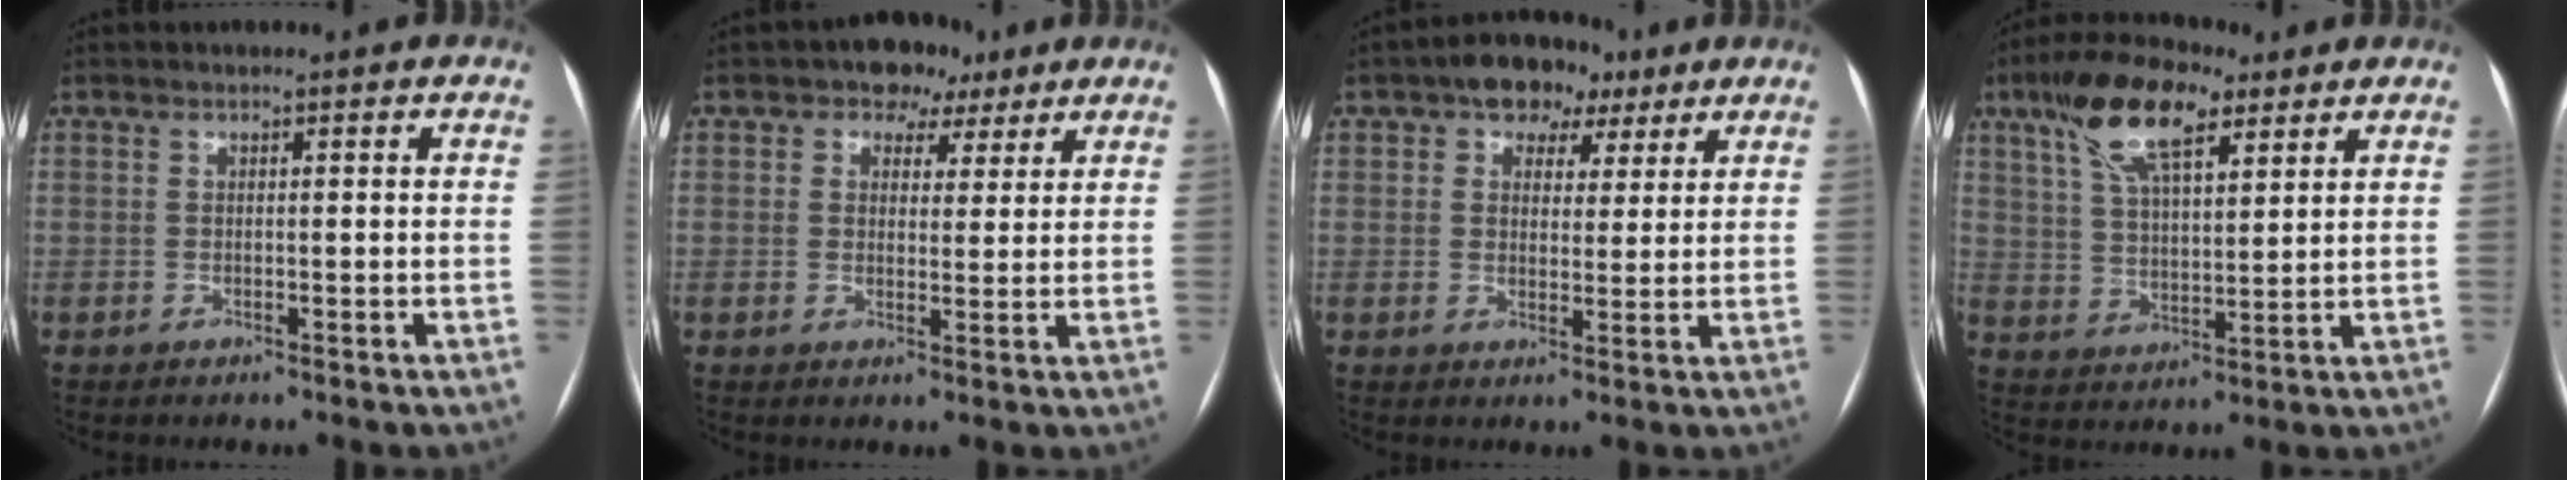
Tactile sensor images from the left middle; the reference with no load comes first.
{"total": 5.0, "force": [3.2, 3.5, 1.8], "torque": [-0.017, 0.015, 0.045]}
{"total": 7.4, "force": [4.4, 4.7, 3.6], "torque": [-0.045, 0.025, 0.065]}
{"total": 12.5, "force": [7.4, 4.2, 9.1], "torque": [-0.177, 0.023, 0.137]}